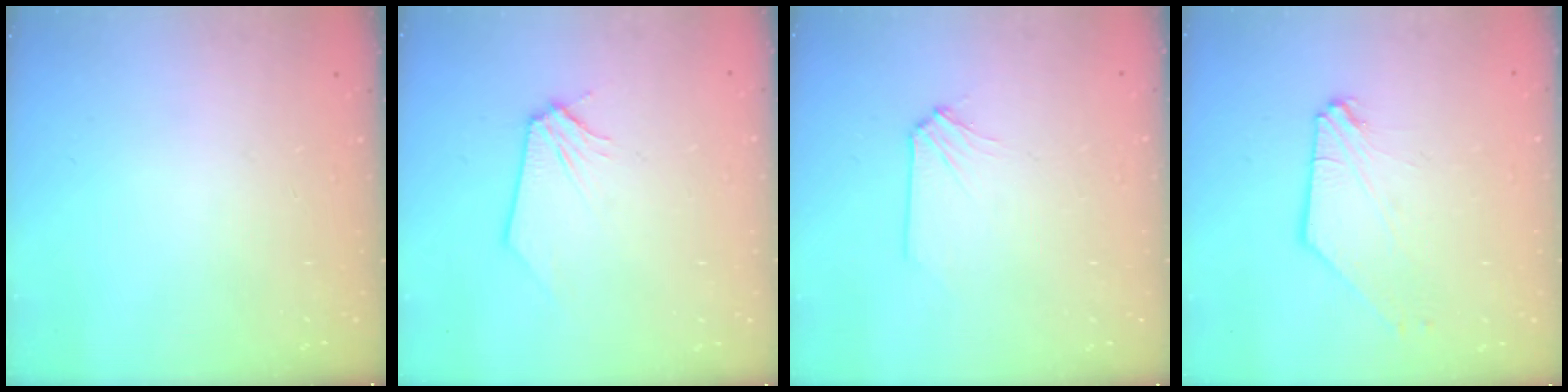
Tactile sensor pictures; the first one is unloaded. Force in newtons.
{"total": 0.0}
{"total": 0.6, "press": 0.6, "slide": 0.1}
{"total": 2.6, "press": 2.6, "slide": 0.5}